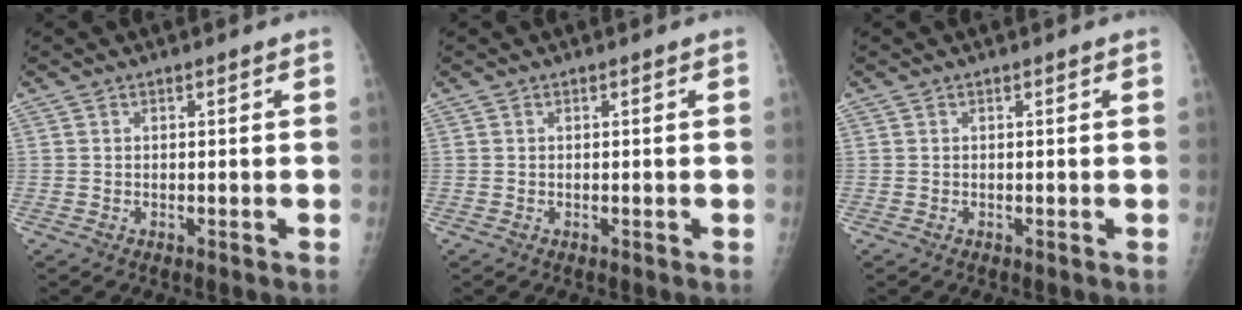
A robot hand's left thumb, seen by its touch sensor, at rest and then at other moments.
{"total": 0.0}
{"total": 0.0}